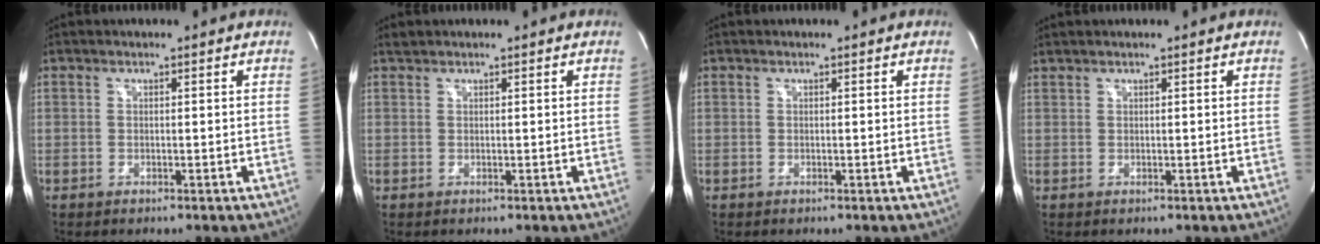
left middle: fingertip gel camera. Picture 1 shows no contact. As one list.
[{"total": 0.6, "force": [0.6, -0.1, 0.0], "torque": [-0.013, 0.007, 0.018]}, {"total": 0.0}, {"total": 0.7, "force": [0.7, -0.1, 0.2], "torque": [-0.013, 0.013, 0.022]}]